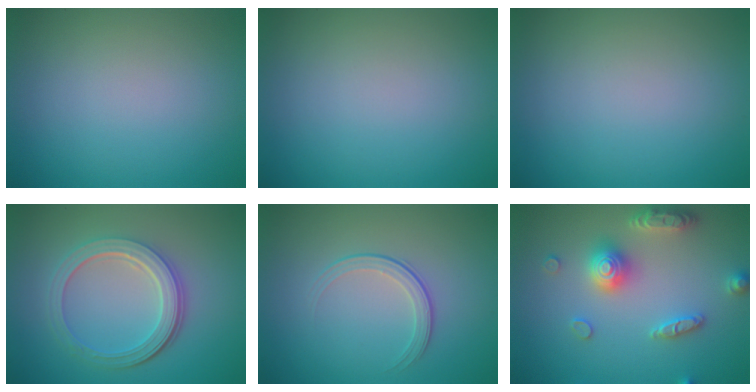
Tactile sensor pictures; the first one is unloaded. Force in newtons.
{"total": 0.0}
{"total": 0.0}
{"total": 5.0, "press": 3.8, "slide": 3.2}
{"total": 1.9, "press": 1.3, "slide": 1.5}
{"total": 4.9, "press": 4.8, "slide": 0.8}